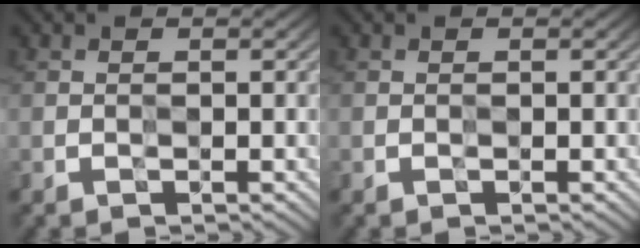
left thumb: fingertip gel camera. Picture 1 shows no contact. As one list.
[{"total": 0.0}]